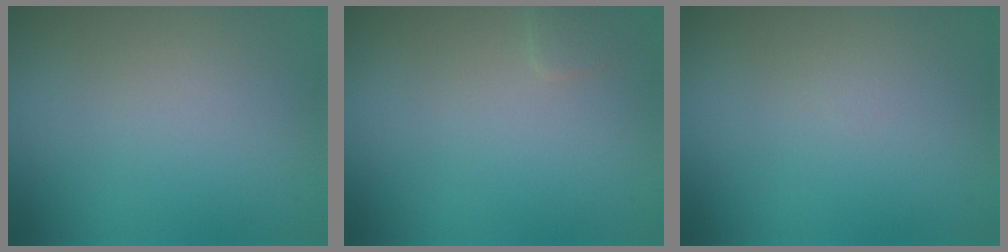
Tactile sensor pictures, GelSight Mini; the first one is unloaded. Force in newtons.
{"total": 0.8, "press": 0.8, "slide": 0.1}
{"total": 0.0}